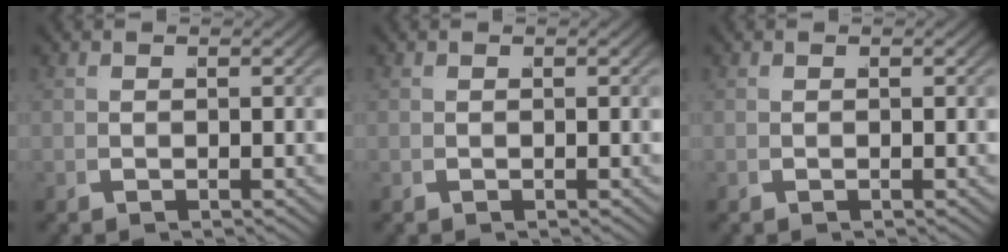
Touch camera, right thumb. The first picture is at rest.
{"total": 0.0}
{"total": 0.0}